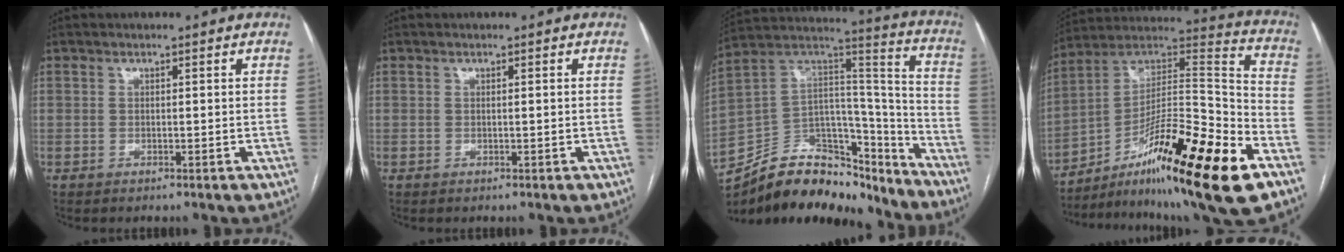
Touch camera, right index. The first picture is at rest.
{"total": 0.0}
{"total": 27.1, "force": [-22.2, 11.3, 10.6], "torque": [-0.204, 0.035, -0.352]}
{"total": 25.1, "force": [-13.8, 1.9, 21.0], "torque": [-0.310, 0.002, -0.226]}